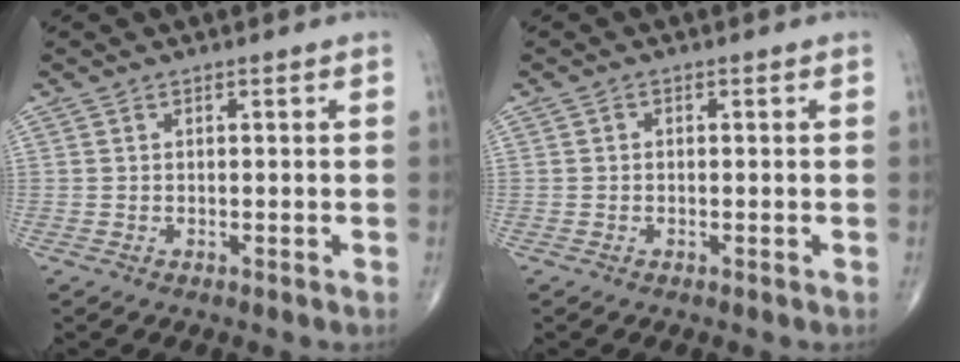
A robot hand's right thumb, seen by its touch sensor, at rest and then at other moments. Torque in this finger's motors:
{"motor_torque": [-0.35, 0.01, 0.08, 0.14, -0.06]}